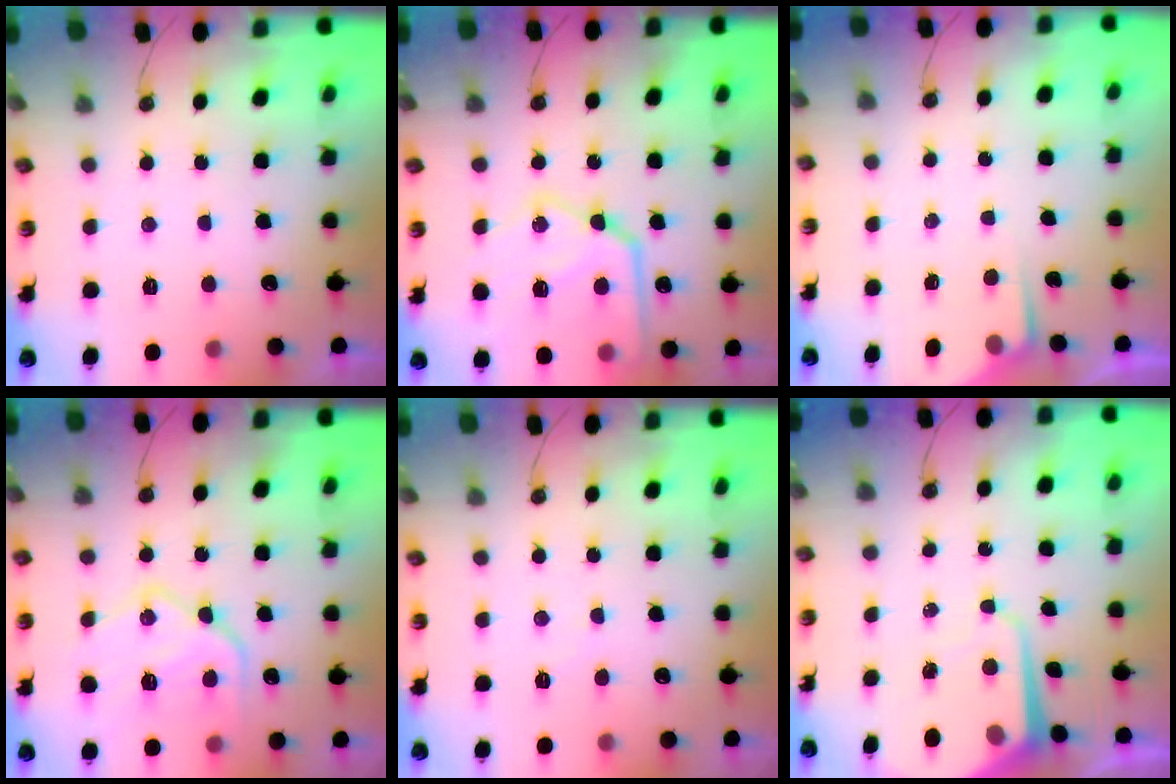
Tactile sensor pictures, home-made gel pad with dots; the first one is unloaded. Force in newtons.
{"total": 18.3, "press": 18.3, "slide": 1.7}
{"total": 2.8, "press": 2.8, "slide": 0.4}
{"total": 18.2, "press": 18.1, "slide": 1.8}
{"total": 3.3, "press": 3.2, "slide": 0.6}
{"total": 7.9, "press": 7.9, "slide": 0.7}